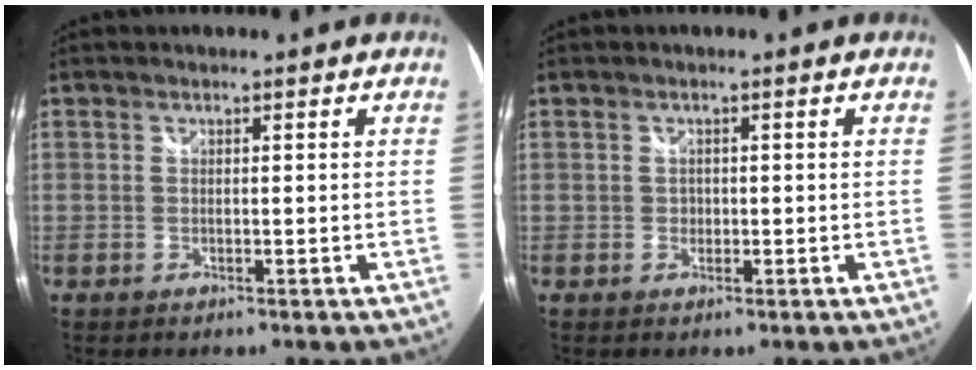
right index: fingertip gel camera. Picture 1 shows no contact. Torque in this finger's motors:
{"motor_torque": [0.57, 0.26, 0.02, 0.01]}